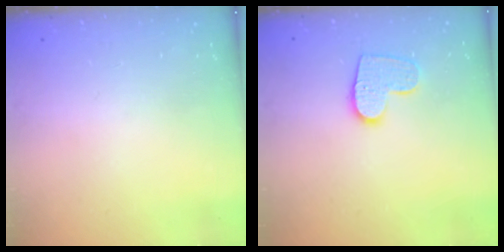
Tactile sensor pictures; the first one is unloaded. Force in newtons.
{"total": 10.9, "press": 10.9, "slide": 0.5}